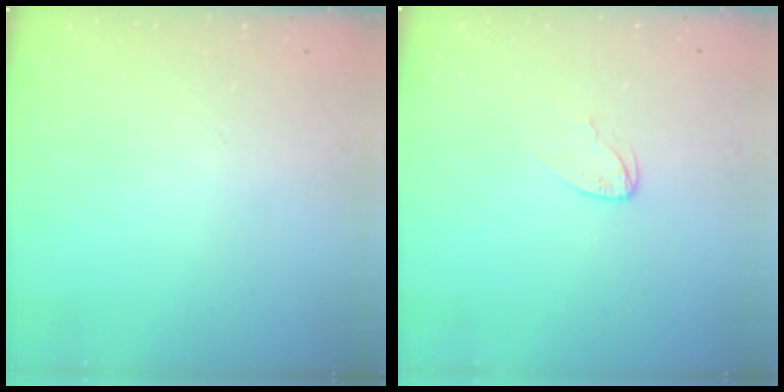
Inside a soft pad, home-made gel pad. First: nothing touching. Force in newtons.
{"total": 4.0, "press": 4.0, "slide": 0.3}